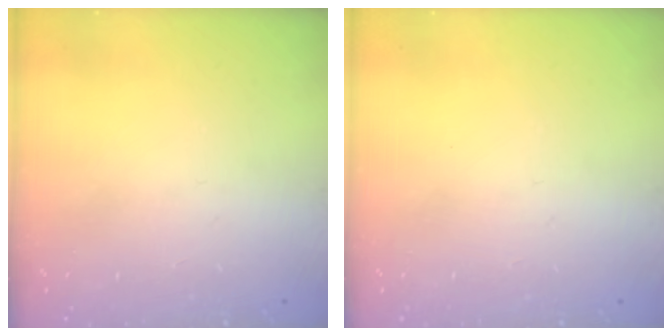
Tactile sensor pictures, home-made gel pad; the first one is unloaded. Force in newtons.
{"total": 0.0}